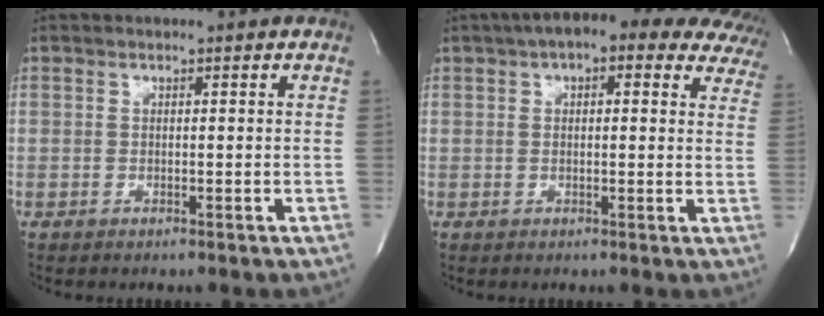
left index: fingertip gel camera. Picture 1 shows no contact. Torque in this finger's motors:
{"motor_torque": [1.31, -0.83, 0.90, 0.14]}